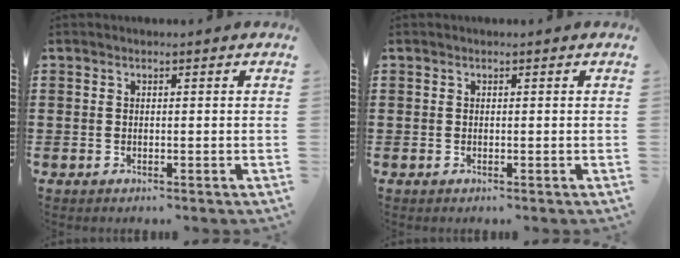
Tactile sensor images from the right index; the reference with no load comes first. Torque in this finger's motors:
{"motor_torque": [-0.98, 1.16, -1.05, -0.21]}